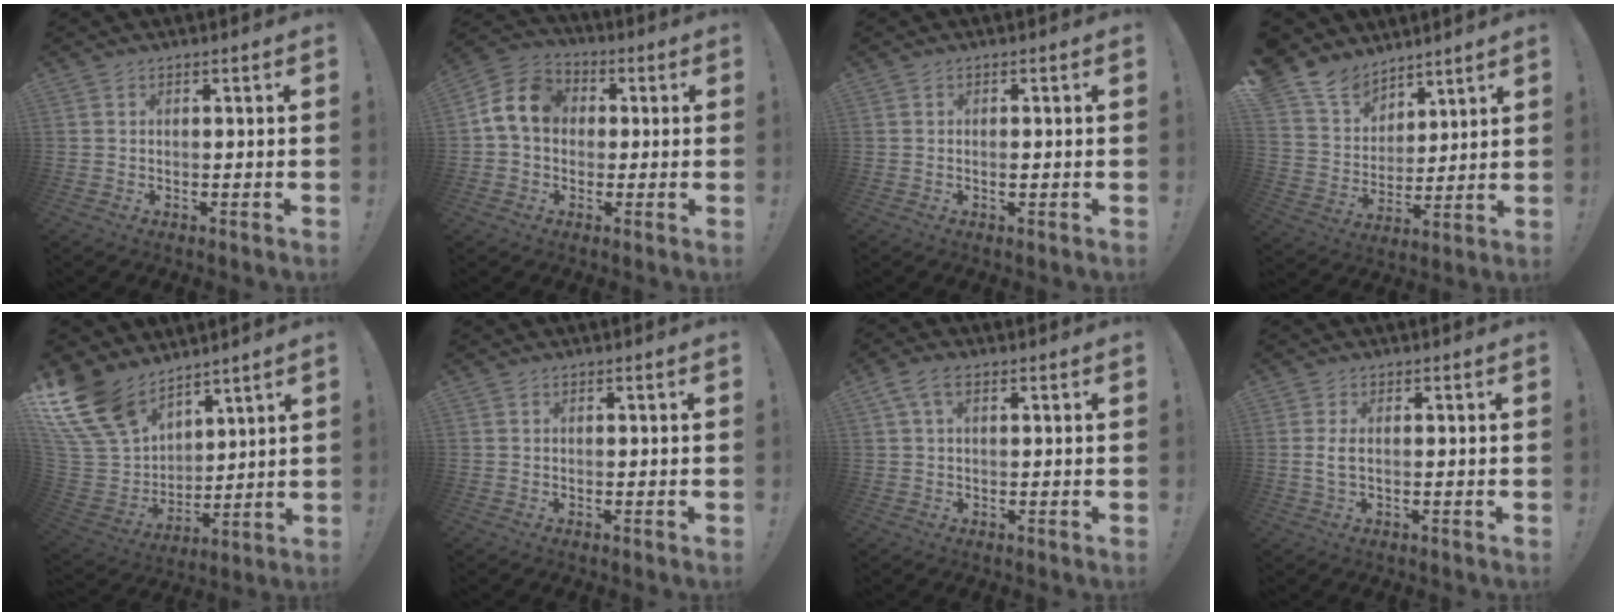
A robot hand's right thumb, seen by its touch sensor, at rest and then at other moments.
{"total": 10.9, "force": [1.5, 8.8, 6.3], "torque": [-0.108, 0.022, 0.034]}
{"total": 1.0, "force": [-0.4, 0.5, 0.7], "torque": [-0.004, -0.003, -0.009]}
{"total": 12.6, "force": [9.7, 7.6, 2.6], "torque": [-0.065, -0.072, 0.190]}
{"total": 18.7, "force": [12.6, 11.0, 8.3], "torque": [-0.174, -0.084, 0.250]}
{"total": 0.0}
{"total": 4.9, "force": [1.9, 2.5, 3.8], "torque": [-0.070, 0.005, 0.036]}
{"total": 2.9, "force": [0.3, 1.0, 2.6], "torque": [-0.049, -0.002, 0.004]}